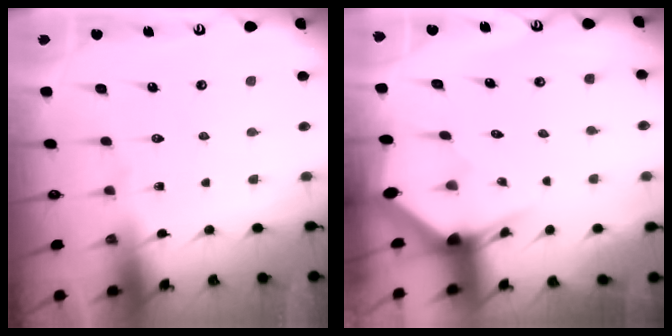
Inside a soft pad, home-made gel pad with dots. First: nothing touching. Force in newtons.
{"total": 3.2, "press": 3.2, "slide": 0.2}